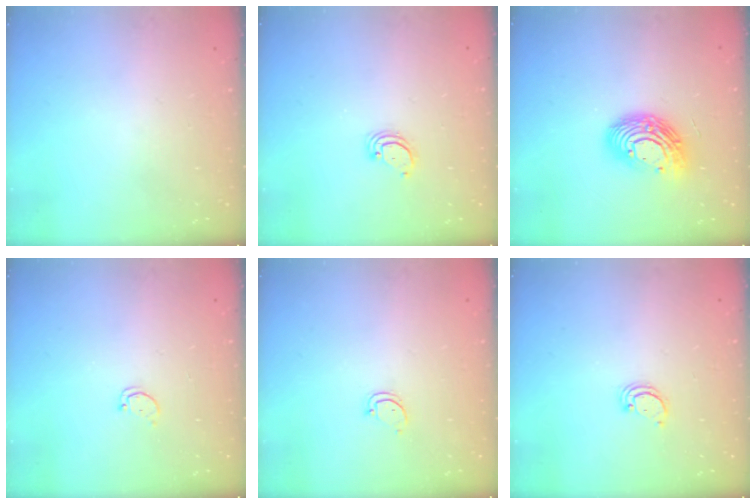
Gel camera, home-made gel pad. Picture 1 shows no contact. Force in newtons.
{"total": 2.6, "press": 2.6, "slide": 0.1}
{"total": 12.9, "press": 12.9, "slide": 1.2}
{"total": 1.7, "press": 1.7, "slide": 0.2}
{"total": 2.6, "press": 2.6, "slide": 0.3}
{"total": 2.1, "press": 2.1, "slide": 0.2}